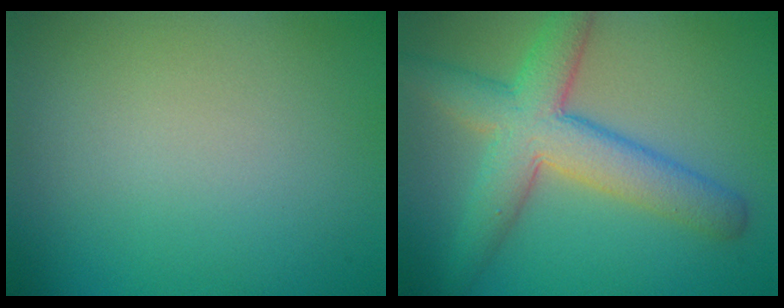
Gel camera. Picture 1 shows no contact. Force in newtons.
{"total": 6.9, "press": 6.9, "slide": 0.2}